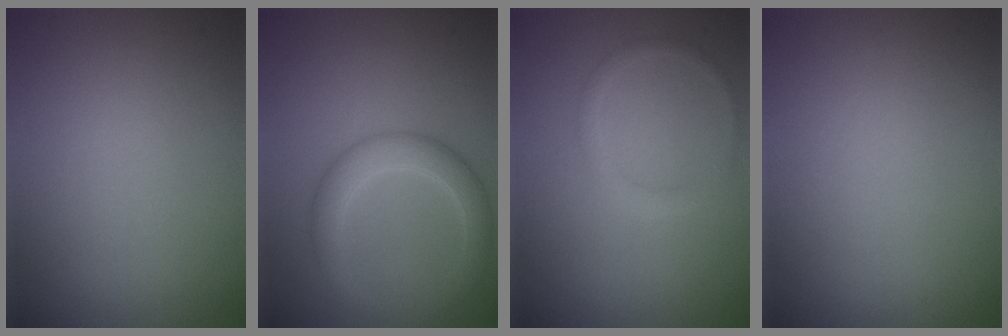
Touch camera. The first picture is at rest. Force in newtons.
{"total": 3.5, "press": 3.5, "slide": 0.1}
{"total": 1.3, "press": 1.3, "slide": 0.0}
{"total": 0.0}